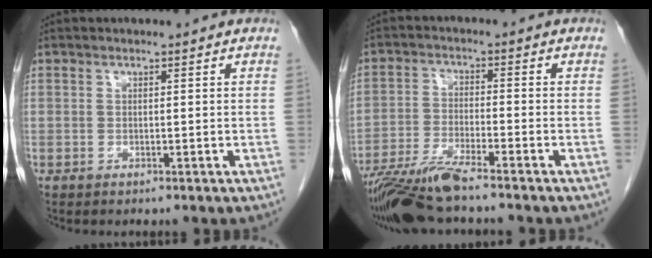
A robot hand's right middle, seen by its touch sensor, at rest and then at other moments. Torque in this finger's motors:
{"motor_torque": [1.14, -1.00, 0.17, 0.08]}